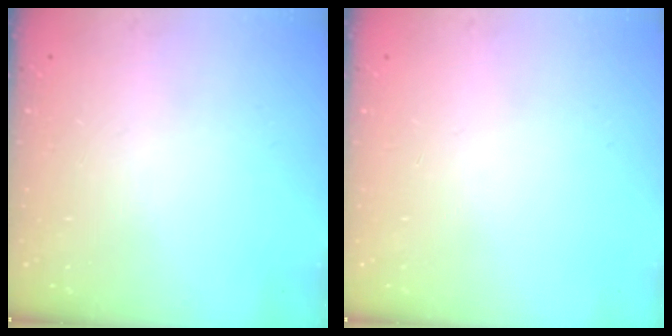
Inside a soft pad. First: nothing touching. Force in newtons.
{"total": 0.0}